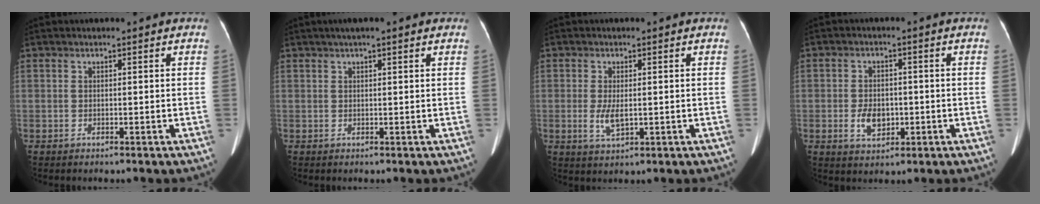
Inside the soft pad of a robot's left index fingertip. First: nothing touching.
{"total": 4.2, "force": [3.0, 0.4, 2.9], "torque": [-0.044, 0.031, 0.044]}
{"total": 3.4, "force": [-0.3, 1.3, 3.1], "torque": [-0.065, -0.007, -0.001]}
{"total": 4.6, "force": [-1.1, 3.1, 3.3], "torque": [-0.064, 0.003, -0.011]}